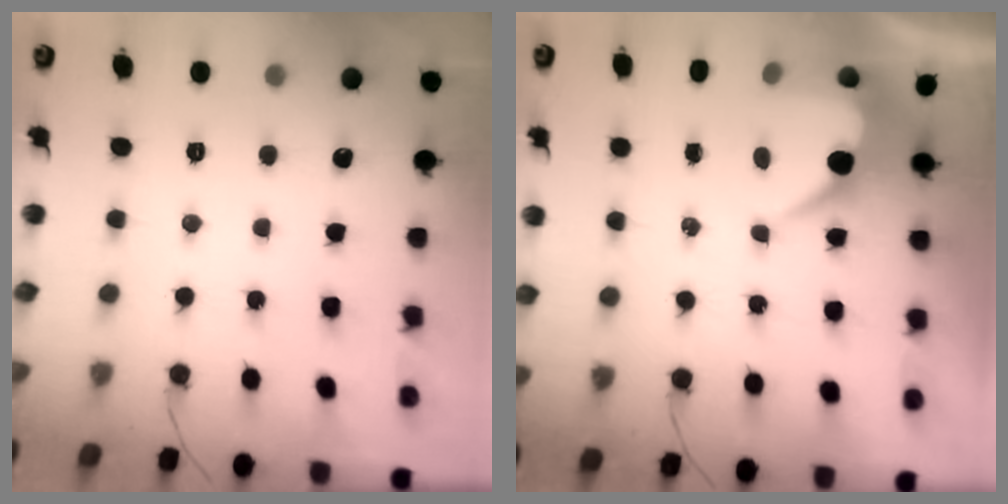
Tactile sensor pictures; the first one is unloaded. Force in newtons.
{"total": 6.3, "press": 6.3, "slide": 0.3}